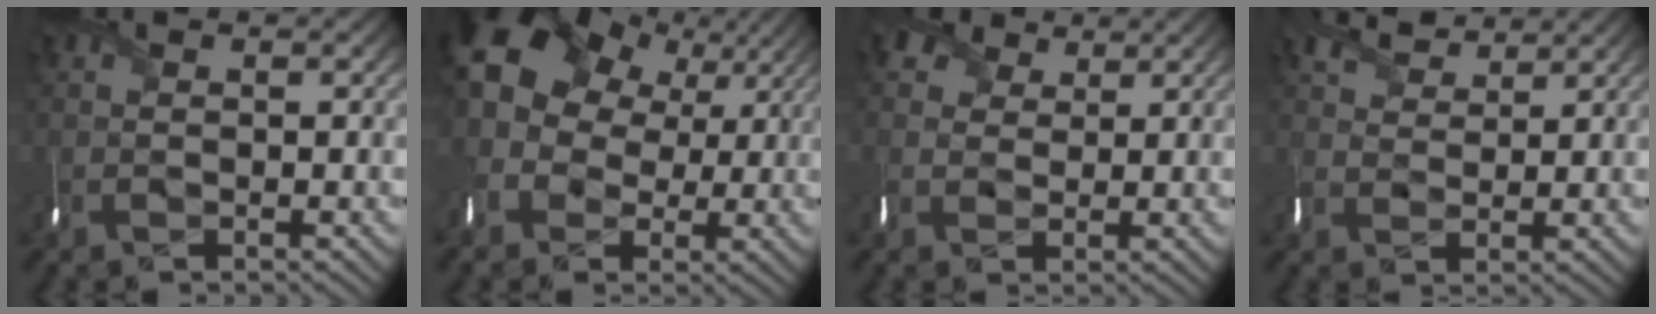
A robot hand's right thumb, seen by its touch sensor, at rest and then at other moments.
{"total": 13.4, "force": [3.5, 10.8, 7.2], "torque": [-0.193, 0.021, 0.056]}
{"total": 3.2, "force": [2.3, 2.2, 0.0], "torque": [-0.013, 0.009, 0.037]}
{"total": 3.6, "force": [3.4, 1.0, 0.5], "torque": [-0.032, 0.012, 0.064]}